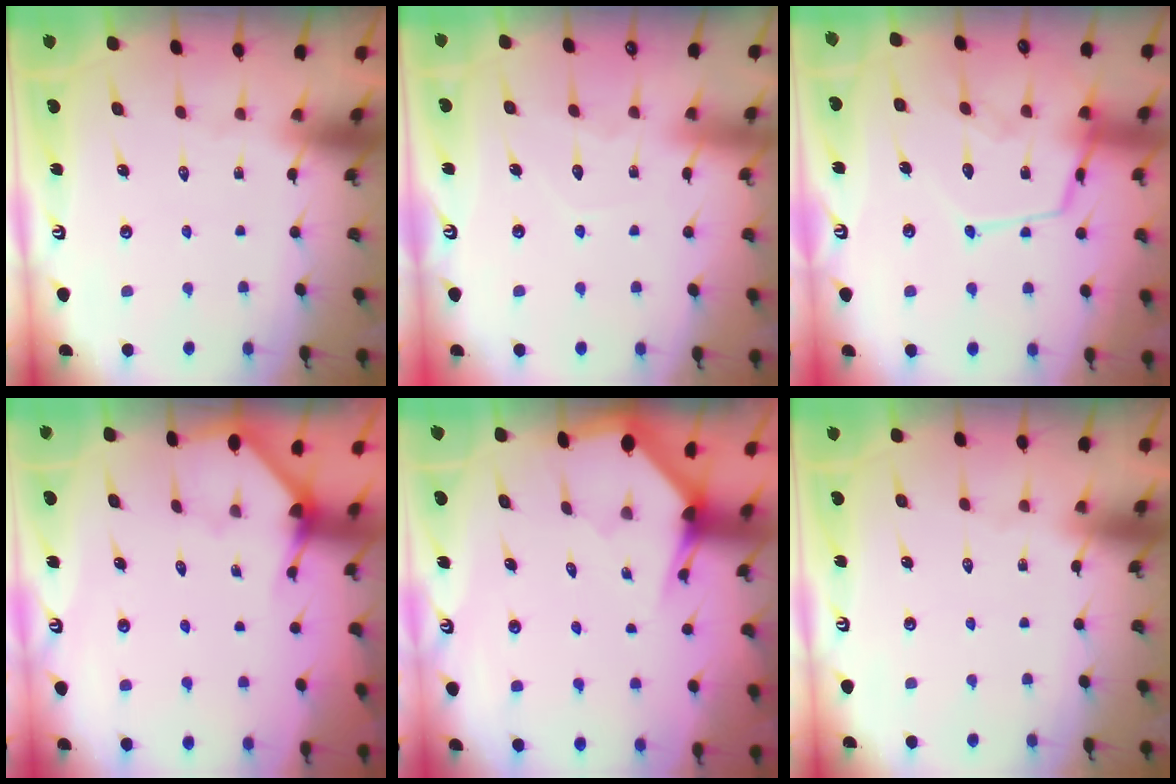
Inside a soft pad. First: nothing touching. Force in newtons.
{"total": 4.5, "press": 4.5, "slide": 0.5}
{"total": 15.1, "press": 15.0, "slide": 1.3}
{"total": 3.4, "press": 3.3, "slide": 0.4}
{"total": 2.8, "press": 2.8, "slide": 0.1}
{"total": 0.0}